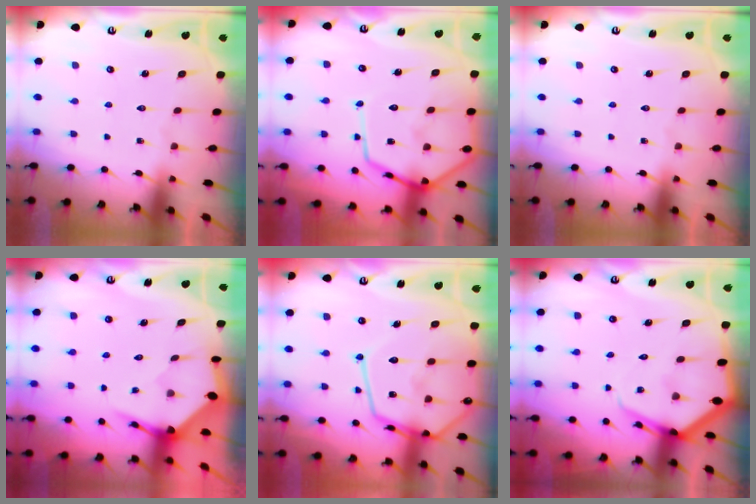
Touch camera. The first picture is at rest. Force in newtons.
{"total": 15.0, "press": 14.9, "slide": 1.4}
{"total": 0.0}
{"total": 3.5, "press": 3.5, "slide": 0.4}
{"total": 20.0, "press": 19.9, "slide": 1.9}
{"total": 6.1, "press": 6.0, "slide": 0.5}